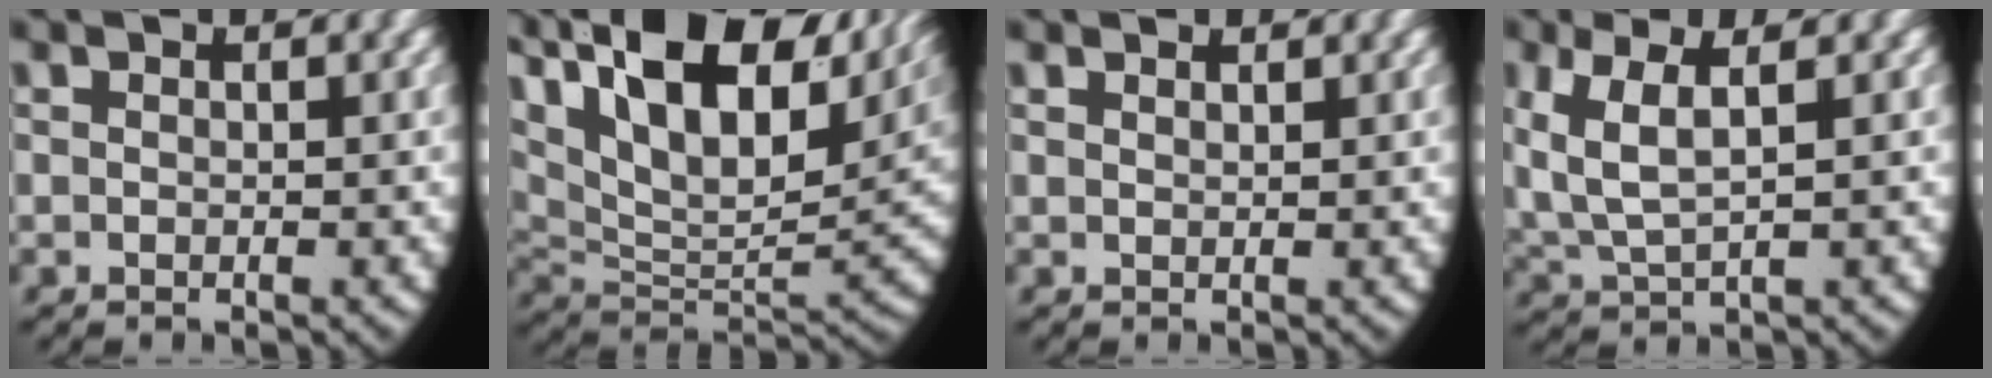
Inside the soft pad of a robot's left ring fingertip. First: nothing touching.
{"total": 16.8, "force": [7.5, 9.5, 11.6], "torque": [-0.213, 0.005, 0.112]}
{"total": 1.1, "force": [0.9, -0.5, 0.1], "torque": [0.002, -0.007, 0.022]}
{"total": 5.0, "force": [0.9, 3.2, 3.8], "torque": [-0.098, -0.013, 0.027]}